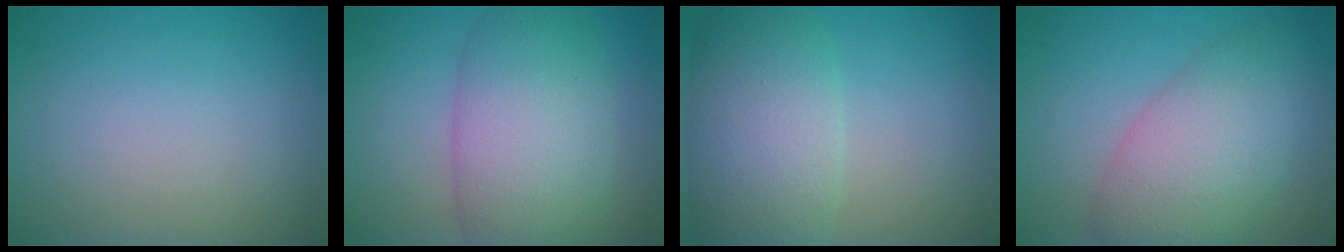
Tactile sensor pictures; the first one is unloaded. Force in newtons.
{"total": 8.9, "press": 8.9, "slide": 0.3}
{"total": 8.4, "press": 8.4, "slide": 0.6}
{"total": 8.1, "press": 8.1, "slide": 0.4}